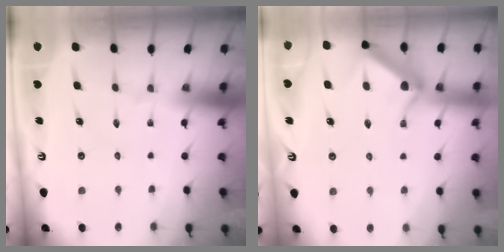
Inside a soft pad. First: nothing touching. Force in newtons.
{"total": 11.0, "press": 11.0, "slide": 0.2}